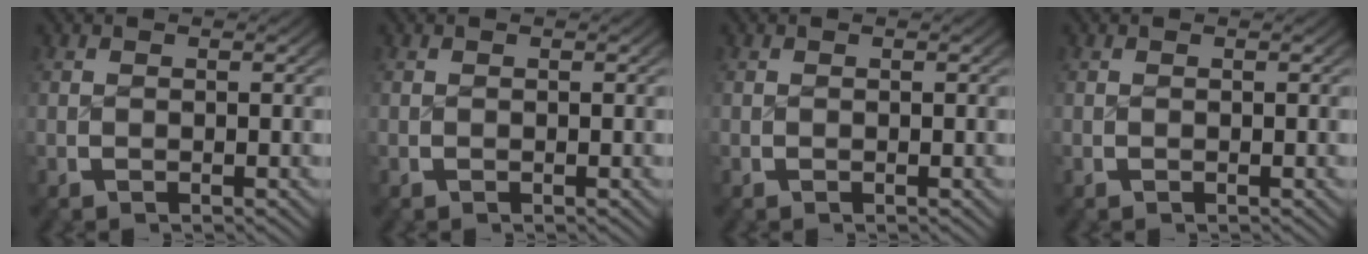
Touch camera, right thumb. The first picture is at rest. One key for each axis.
{"total": 0.0}
{"total": 0.0}
{"total": 0.0}